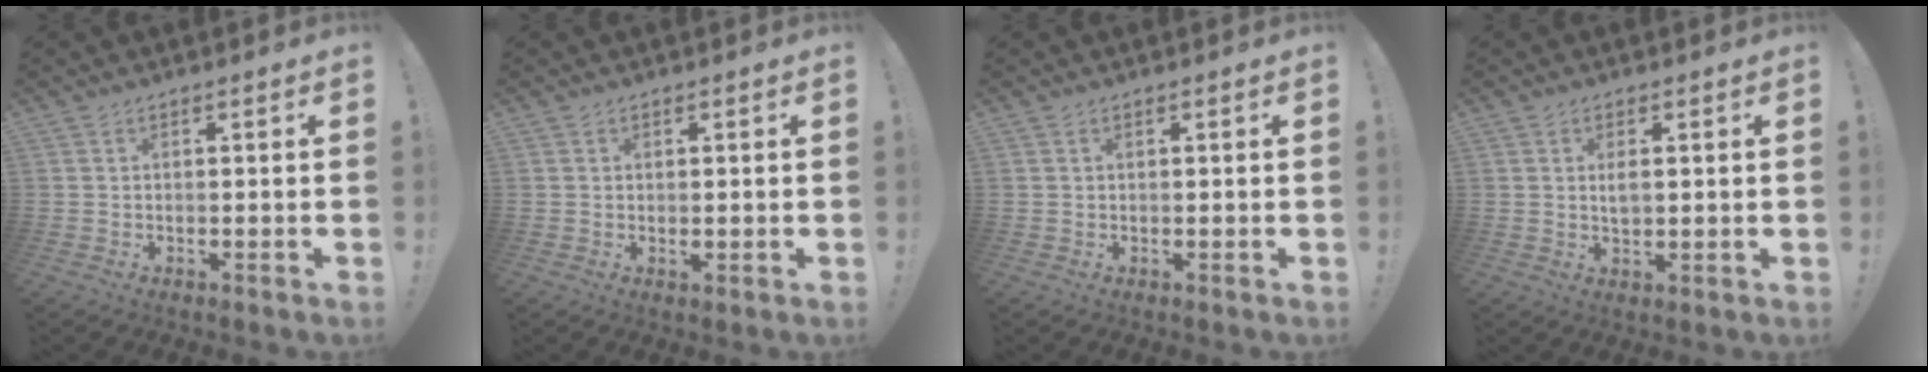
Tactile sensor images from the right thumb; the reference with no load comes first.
{"total": 0.6, "force": [0.0, 0.5, 0.4], "torque": [0.003, -0.001, -0.001]}
{"total": 0.0}
{"total": 2.7, "force": [0.6, 1.3, 2.2], "torque": [-0.031, -0.003, 0.007]}